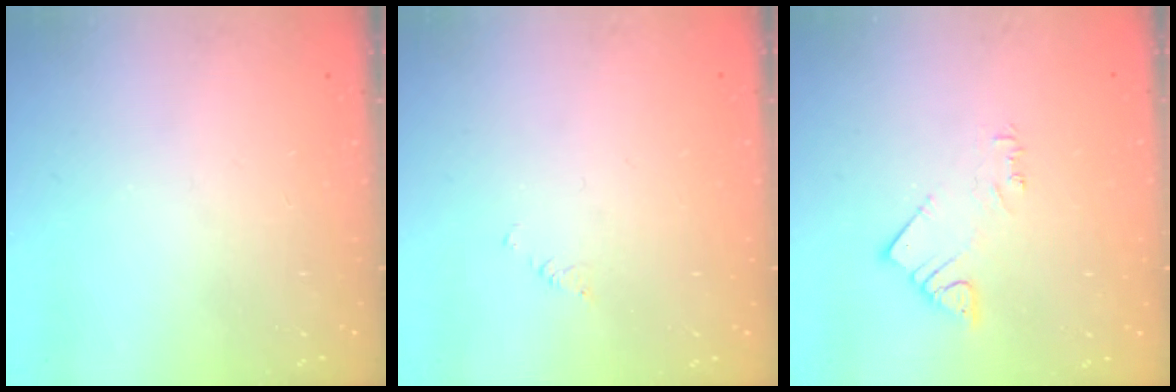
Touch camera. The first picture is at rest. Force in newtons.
{"total": 2.0, "press": 2.0, "slide": 0.3}
{"total": 3.1, "press": 3.1, "slide": 0.1}